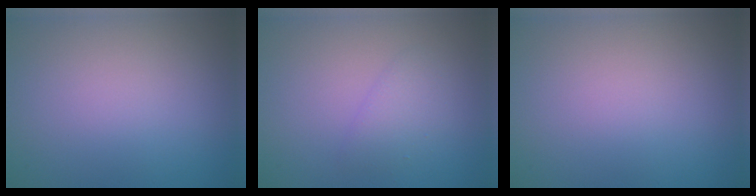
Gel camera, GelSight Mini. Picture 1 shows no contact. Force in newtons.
{"total": 1.7, "press": 1.7, "slide": 0.2}
{"total": 0.0}